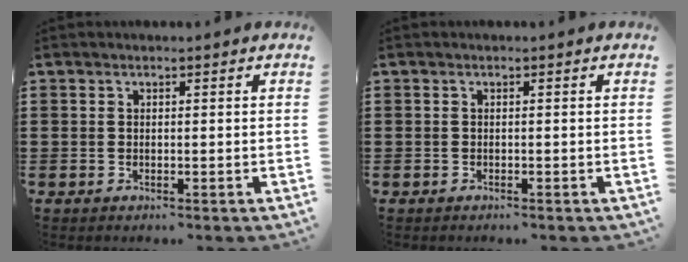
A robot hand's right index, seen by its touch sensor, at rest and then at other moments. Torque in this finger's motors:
{"motor_torque": [1.09, 1.05, 0.06, 0.01]}